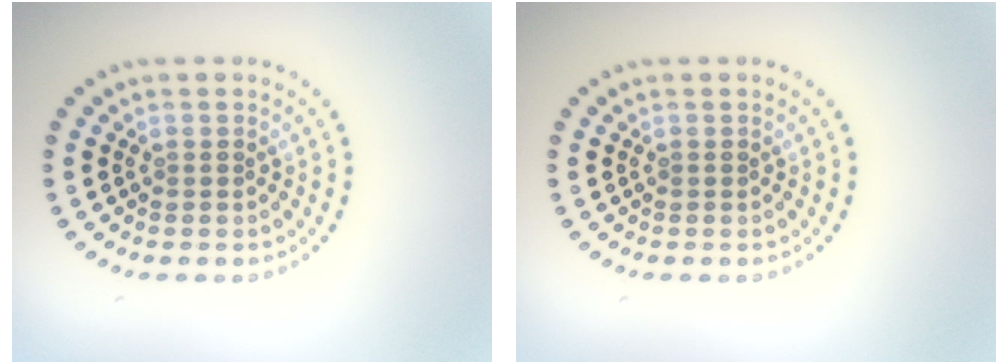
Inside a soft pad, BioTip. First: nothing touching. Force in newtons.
{"total": 0.0}